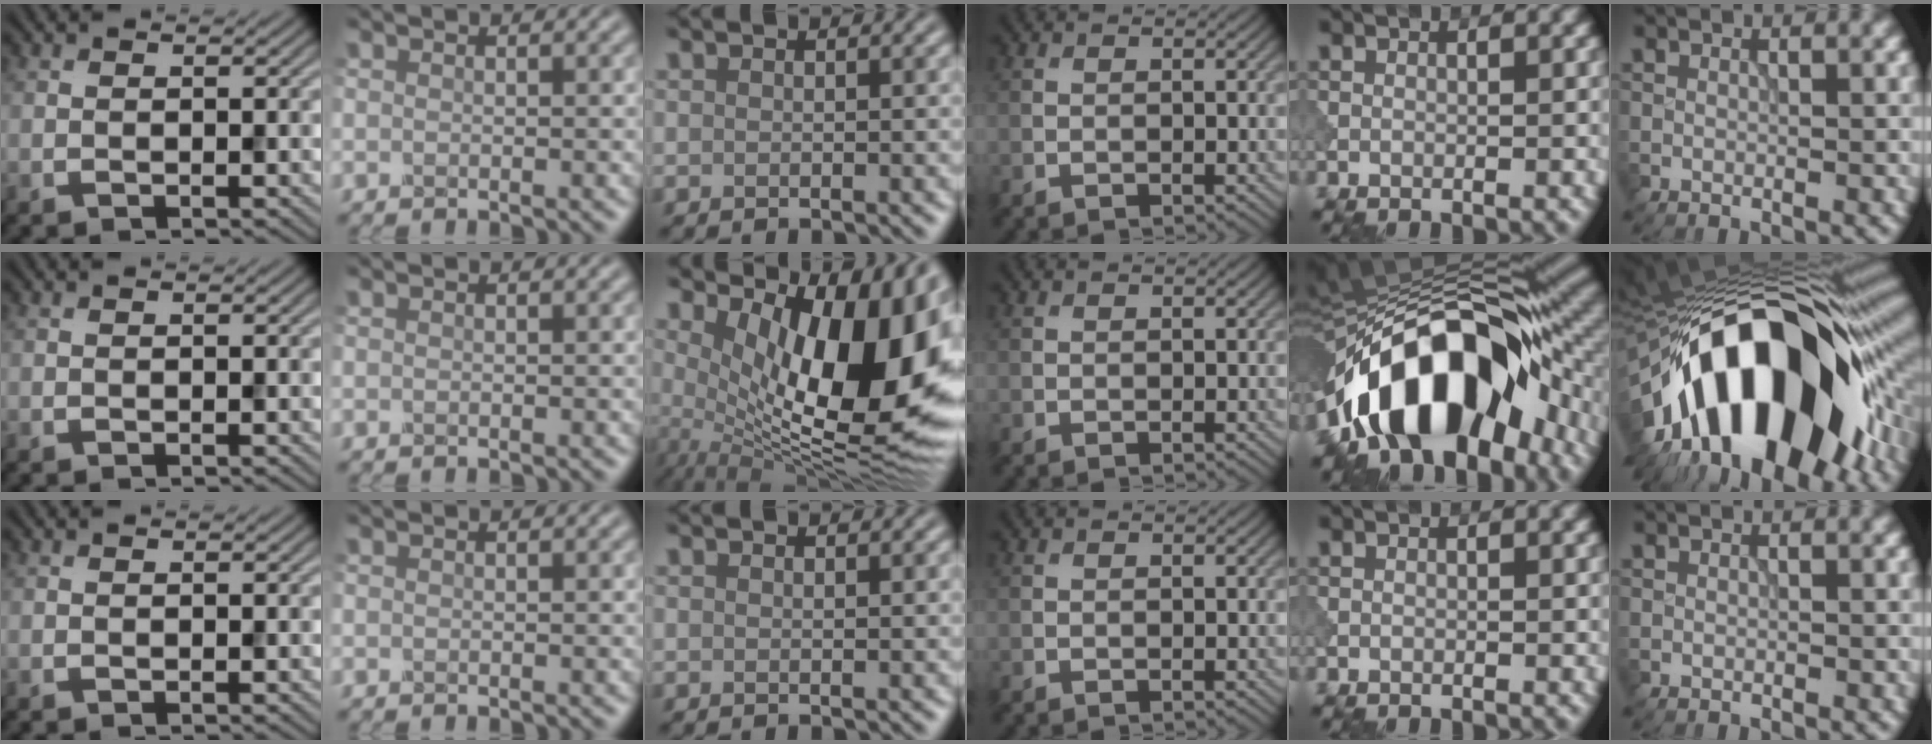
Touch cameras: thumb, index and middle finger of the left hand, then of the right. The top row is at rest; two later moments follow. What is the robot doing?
{"motion": "dispense", "object": "dispenser bottle"}